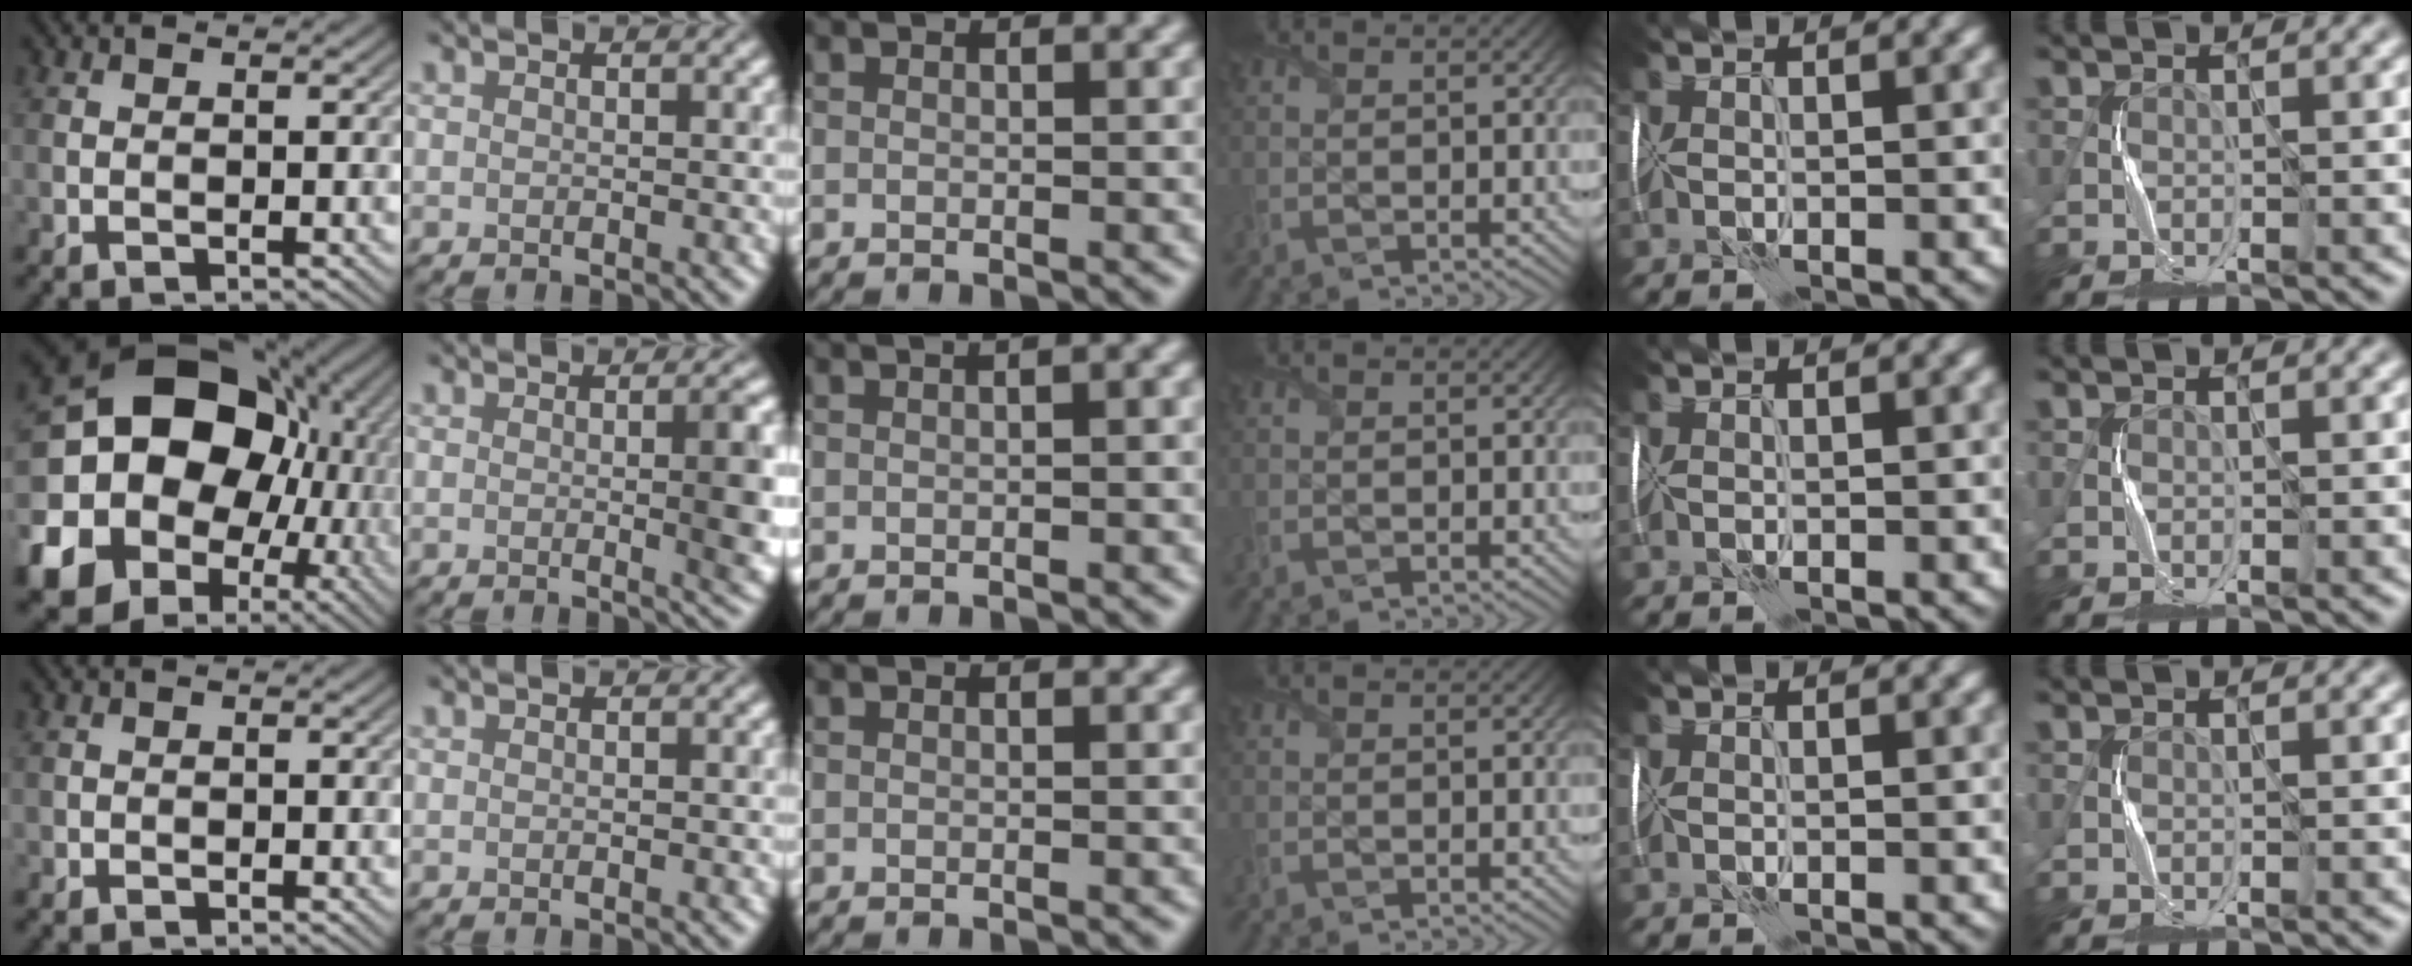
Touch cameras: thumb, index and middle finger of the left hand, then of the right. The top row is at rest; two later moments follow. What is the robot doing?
{"motion": "wrap", "object": "plastic wrap"}